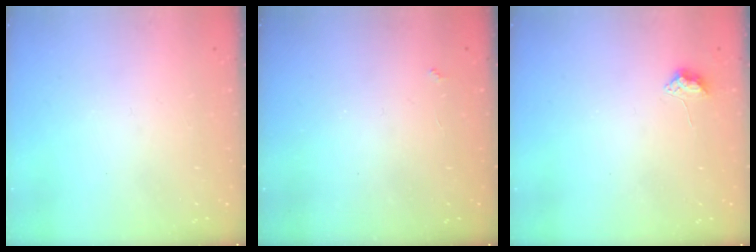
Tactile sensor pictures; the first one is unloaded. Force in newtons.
{"total": 2.4, "press": 2.3, "slide": 0.4}
{"total": 3.8, "press": 3.8, "slide": 0.5}